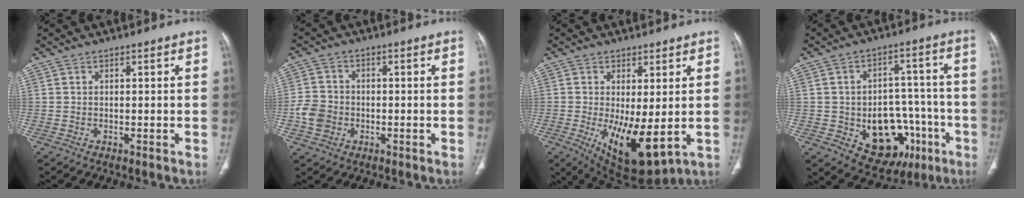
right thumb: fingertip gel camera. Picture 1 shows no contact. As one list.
[{"total": 5.8, "force": [-1.5, 4.9, 2.7], "torque": [-0.036, 0.014, -0.032]}, {"total": 12.1, "force": [-1.8, 4.8, 10.9], "torque": [-0.177, -0.027, -0.008]}, {"total": 16.8, "force": [-5.7, 11.7, 10.6], "torque": [-0.101, 0.042, -0.062]}]